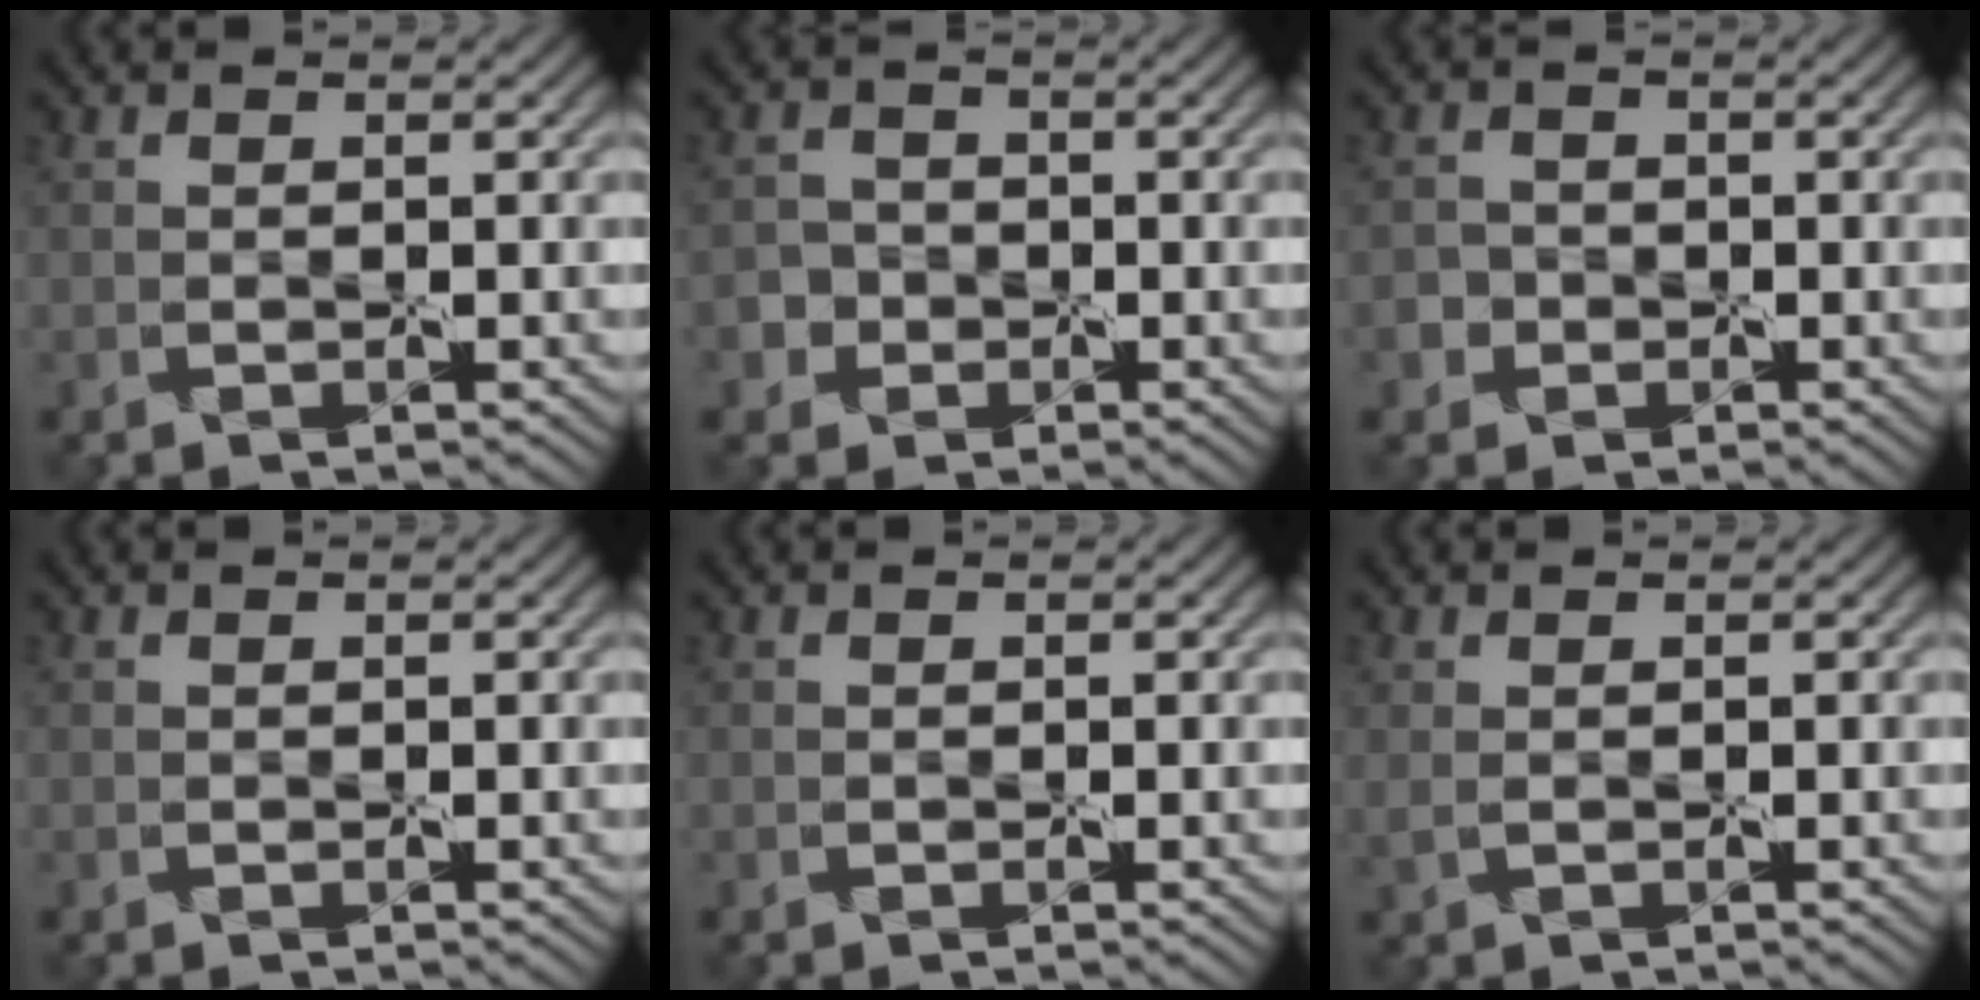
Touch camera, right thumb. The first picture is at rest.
{"total": 2.7, "force": [-1.0, 2.4, -0.7], "torque": [0.035, 0.001, -0.032]}
{"total": 2.0, "force": [-0.9, 1.7, -0.7], "torque": [0.032, -0.004, -0.020]}
{"total": 0.0}
{"total": 0.0}
{"total": 0.9, "force": [0.4, 0.2, 0.7], "torque": [-0.019, 0.004, 0.009]}